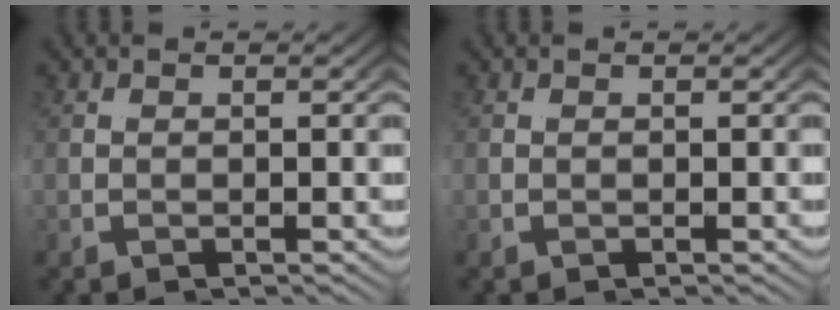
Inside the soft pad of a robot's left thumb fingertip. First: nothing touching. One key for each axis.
{"total": 0.0}